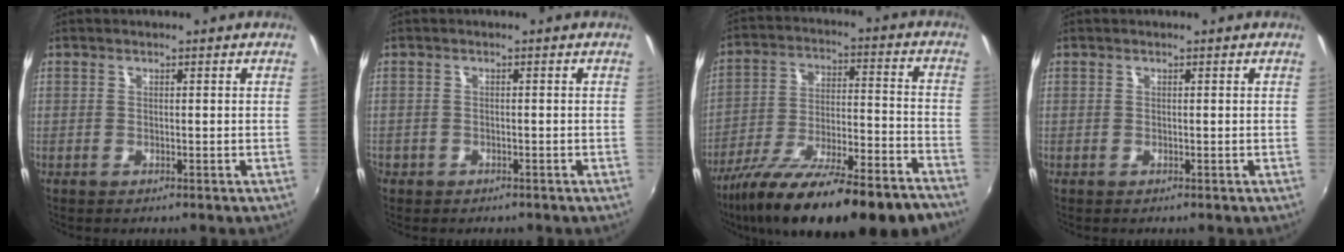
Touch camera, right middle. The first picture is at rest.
{"total": 2.1, "force": [-1.3, 1.6, 0.4], "torque": [-0.017, -0.003, -0.021]}
{"total": 25.9, "force": [-19.9, 5.1, 15.8], "torque": [-0.271, -0.065, -0.302]}
{"total": 0.0}